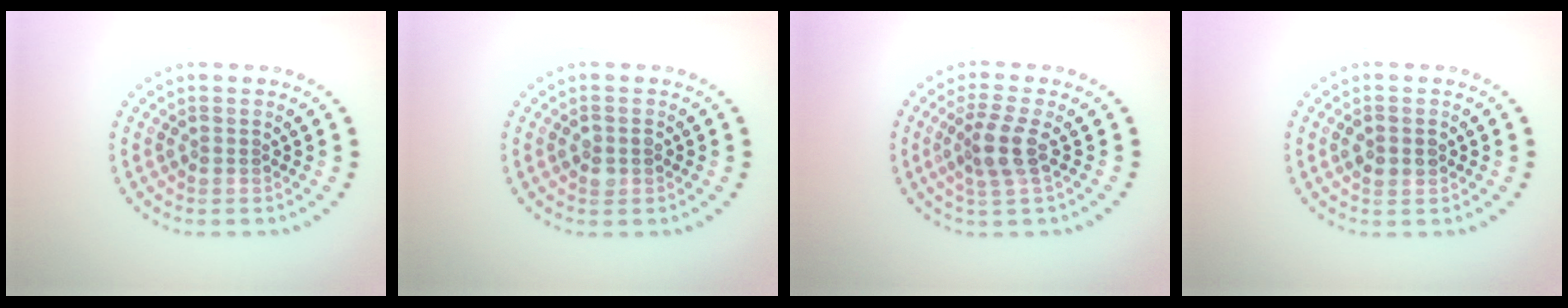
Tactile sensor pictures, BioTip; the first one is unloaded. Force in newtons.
{"total": 1.1, "press": 1.1, "slide": 0.2}
{"total": 2.7, "press": 2.1, "slide": 1.7}
{"total": 1.5, "press": 1.4, "slide": 0.1}